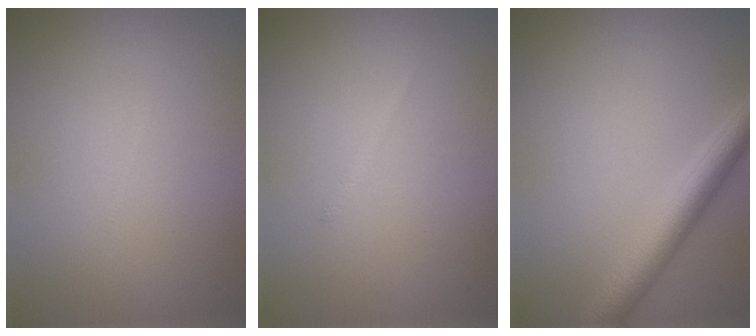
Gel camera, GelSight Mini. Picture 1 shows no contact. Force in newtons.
{"total": 0.6, "press": 0.6, "slide": 0.1}
{"total": 4.2, "press": 4.2, "slide": 0.1}